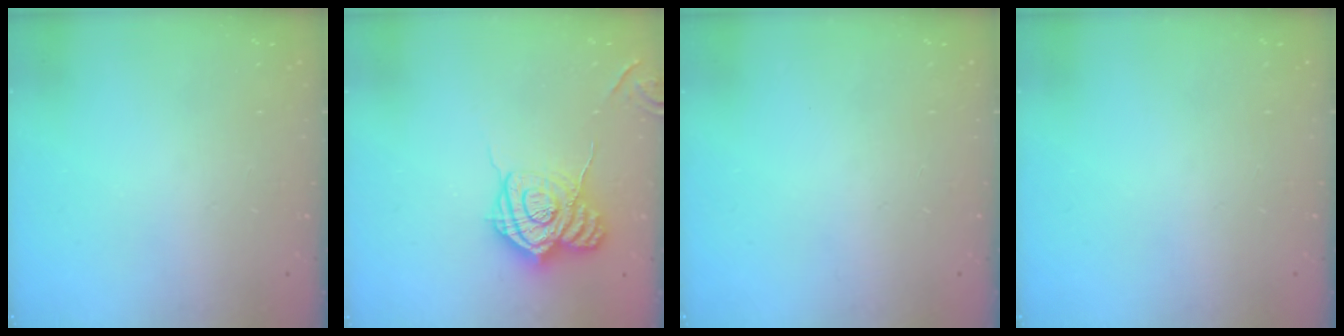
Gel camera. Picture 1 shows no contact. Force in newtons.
{"total": 15.8, "press": 15.8, "slide": 0.8}
{"total": 0.0}
{"total": 0.0}